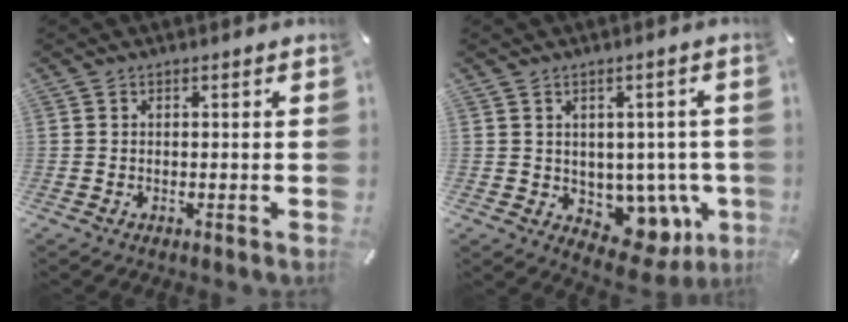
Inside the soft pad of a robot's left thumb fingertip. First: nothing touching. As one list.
[{"total": 8.3, "force": [-0.8, 6.9, 4.6], "torque": [-0.034, -0.021, 0.000]}]